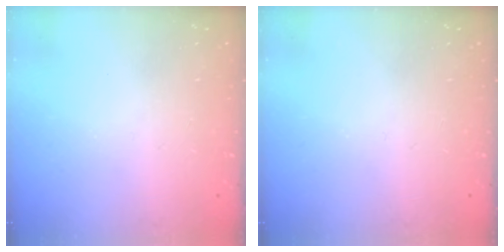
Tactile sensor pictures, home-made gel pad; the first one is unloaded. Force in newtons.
{"total": 0.0}